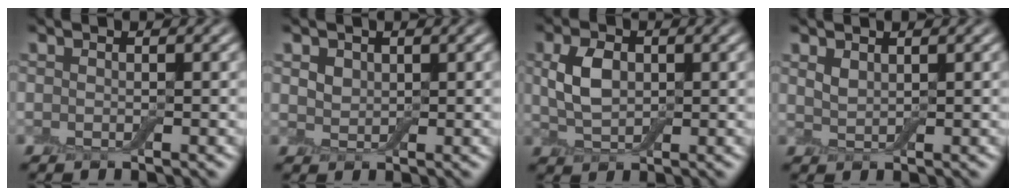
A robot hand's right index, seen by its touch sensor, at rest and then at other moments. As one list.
[{"total": 1.8, "force": [1.2, 1.2, 0.5], "torque": [-0.018, 0.005, 0.018]}, {"total": 3.1, "force": [0.8, 2.1, 2.2], "torque": [-0.056, 0.008, 0.014]}, {"total": 1.0, "force": [0.9, 0.4, 0.2], "torque": [-0.013, 0.003, 0.021]}]